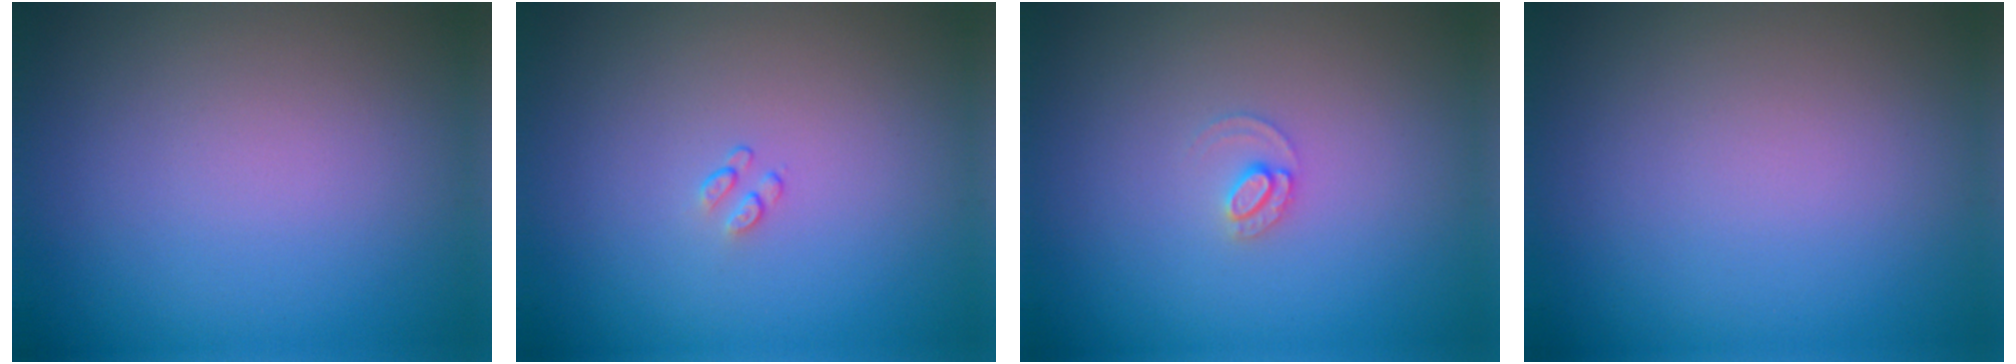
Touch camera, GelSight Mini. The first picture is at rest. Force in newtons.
{"total": 0.6, "press": 0.4, "slide": 0.5}
{"total": 1.2, "press": 1.2, "slide": 0.0}
{"total": 0.0}